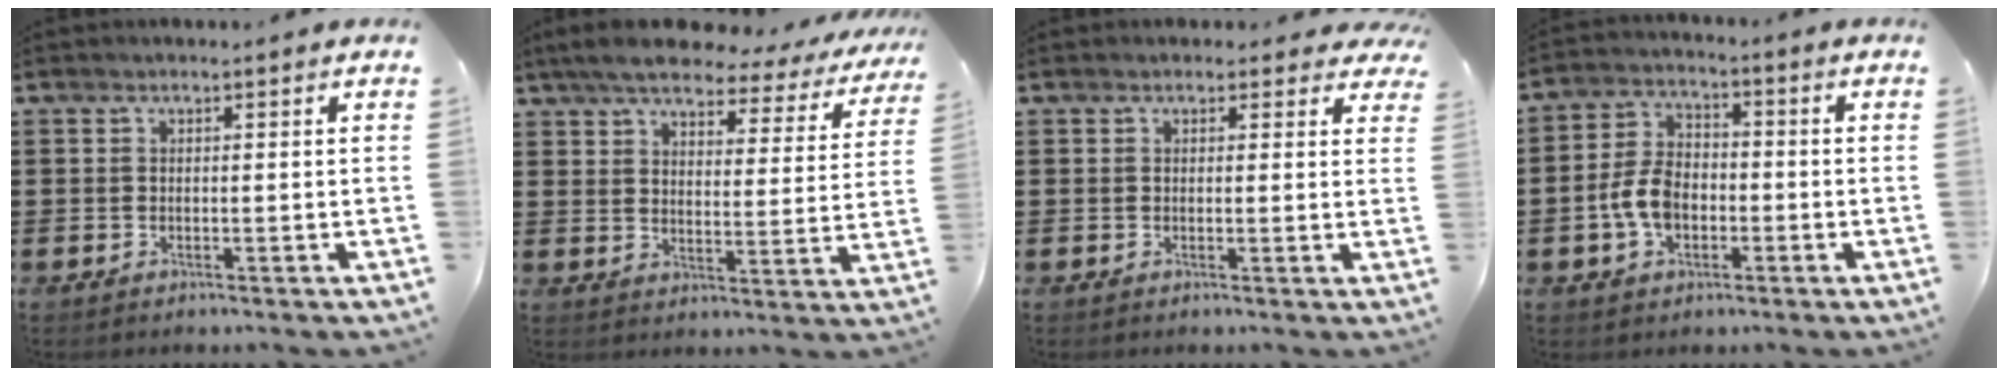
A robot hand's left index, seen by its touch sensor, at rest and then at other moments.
{"total": 6.3, "force": [5.6, 1.2, 2.6], "torque": [-0.077, -0.028, 0.096]}
{"total": 1.5, "force": [1.2, 0.9, 0.4], "torque": [-0.005, 0.004, 0.021]}
{"total": 7.0, "force": [-1.9, 4.6, 5.0], "torque": [-0.122, 0.004, -0.041]}